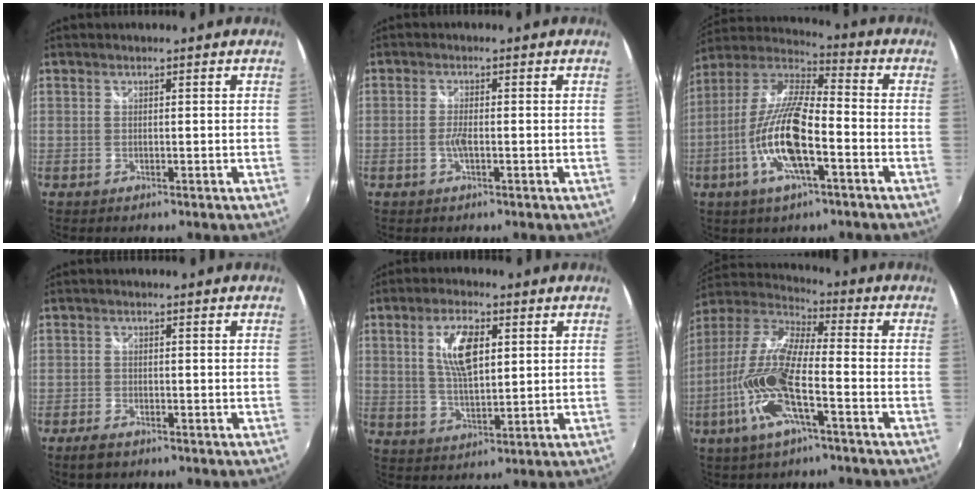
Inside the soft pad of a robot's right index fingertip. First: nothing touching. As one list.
[{"total": 2.3, "force": [-0.7, 0.5, 2.2], "torque": [-0.047, -0.002, -0.014]}, {"total": 16.2, "force": [-5.9, 4.3, 14.5], "torque": [-0.290, -0.011, -0.117]}, {"total": 3.0, "force": [-2.2, 1.3, 1.6], "torque": [-0.040, -0.005, -0.042]}, {"total": 8.6, "force": [2.6, 3.6, 7.3], "torque": [-0.137, 0.007, 0.052]}, {"total": 16.6, "force": [-6.2, 3.8, 14.9], "torque": [-0.312, -0.016, -0.129]}]